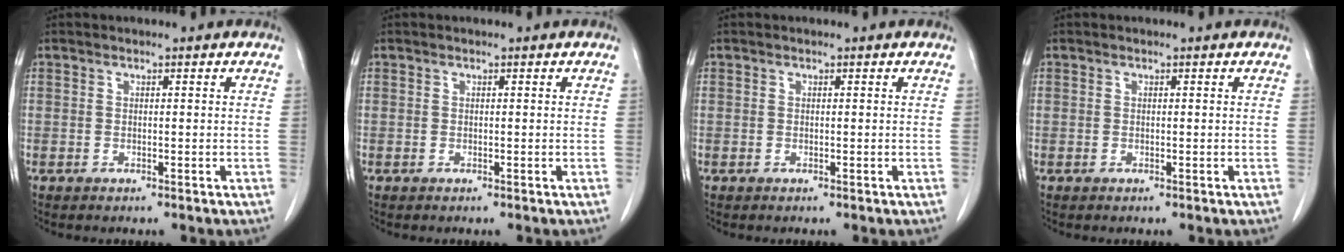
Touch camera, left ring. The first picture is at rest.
{"total": 0.0}
{"total": 0.0}
{"total": 0.0}